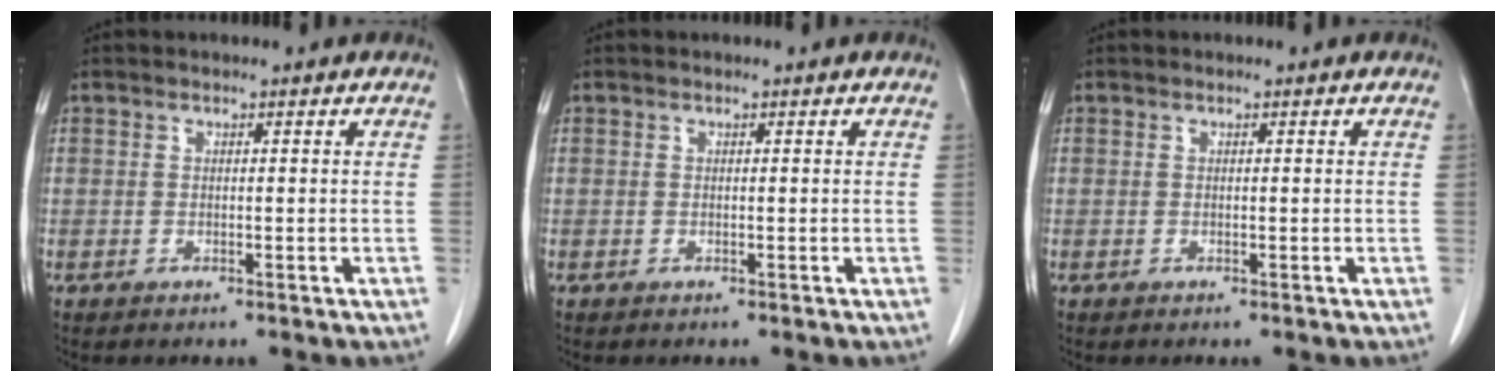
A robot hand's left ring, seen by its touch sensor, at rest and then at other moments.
{"total": 0.0}
{"total": 0.0}